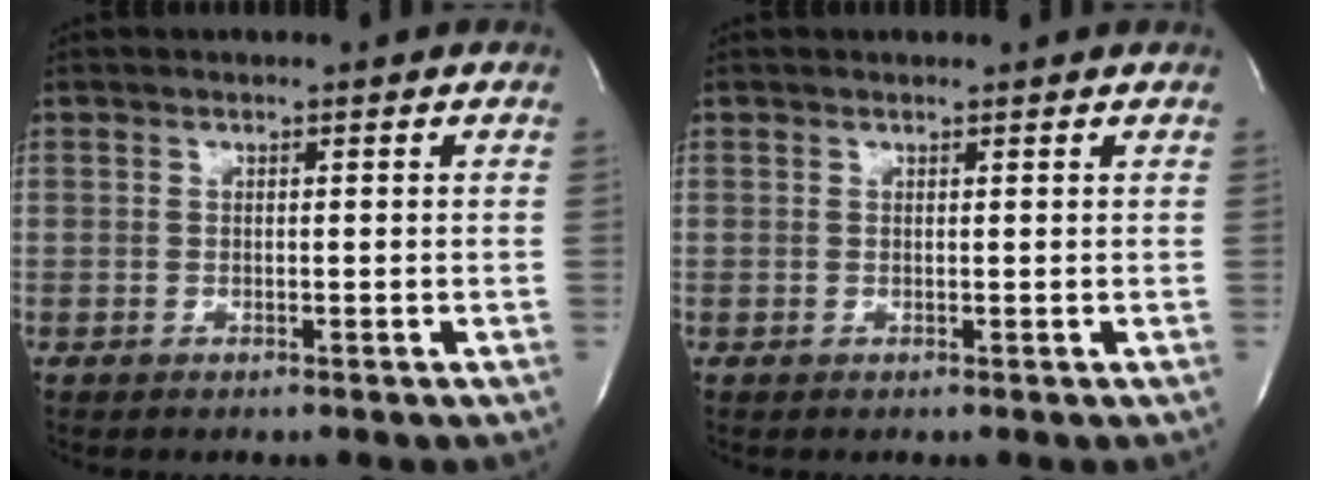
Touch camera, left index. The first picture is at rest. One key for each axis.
{"total": 2.0, "fx": 1.9, "fy": 0.2, "fz": 0.4, "tx": -0.015, "ty": 0.010, "tz": 0.022}